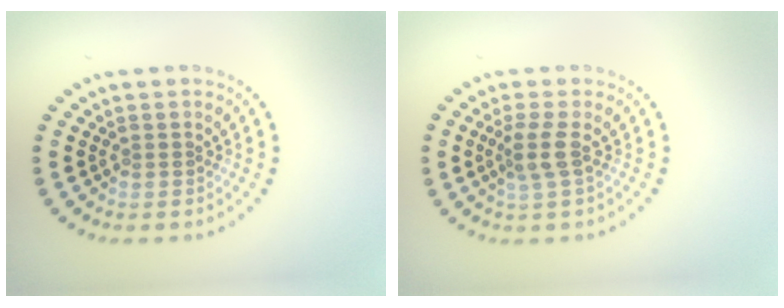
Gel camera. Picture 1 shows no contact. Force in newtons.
{"total": 1.9, "press": 1.6, "slide": 1.1}